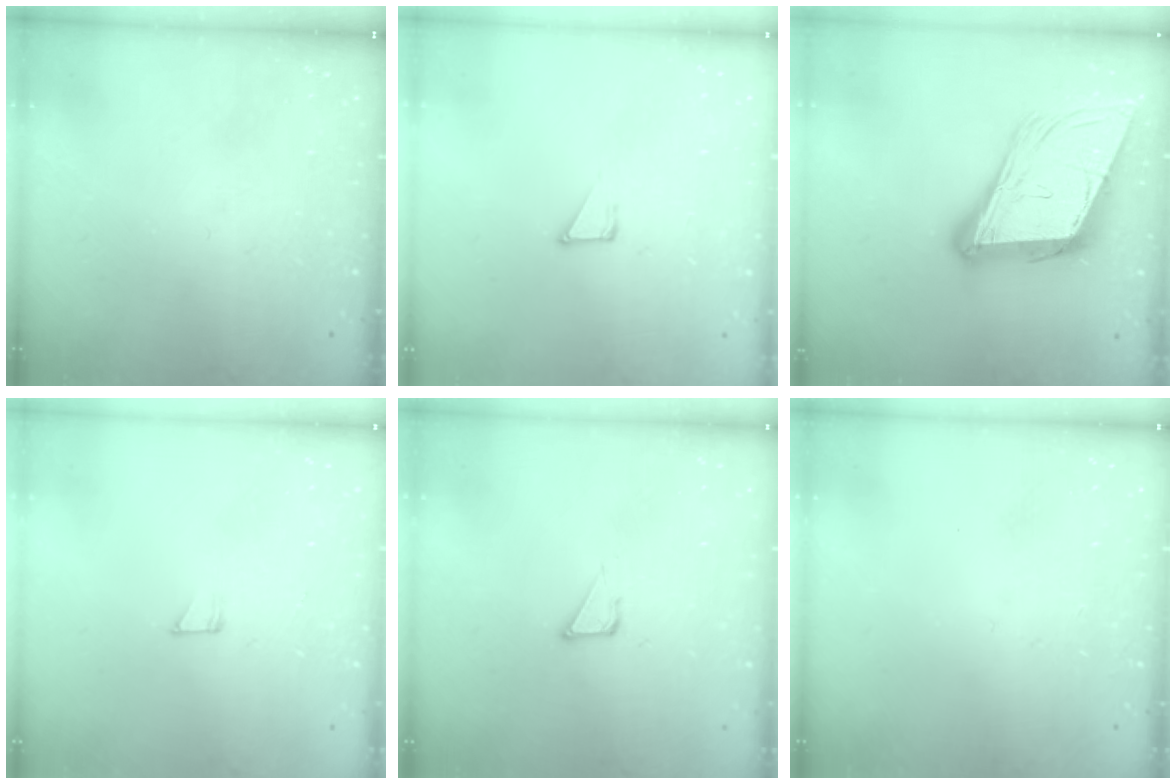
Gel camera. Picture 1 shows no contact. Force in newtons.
{"total": 3.4, "press": 3.4, "slide": 0.3}
{"total": 21.2, "press": 20.7, "slide": 4.7}
{"total": 2.5, "press": 2.5, "slide": 0.1}
{"total": 2.3, "press": 2.3, "slide": 0.1}
{"total": 1.6, "press": 1.6, "slide": 0.1}